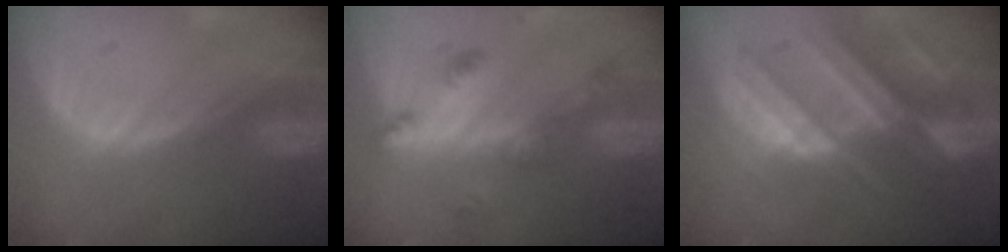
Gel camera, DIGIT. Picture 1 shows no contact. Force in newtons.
{"total": 6.2, "press": 5.5, "slide": 3.0}
{"total": 10.4, "press": 9.2, "slide": 4.8}